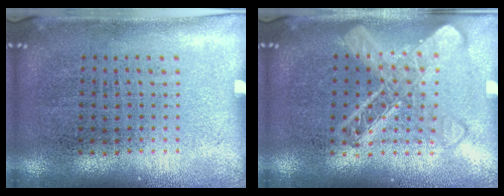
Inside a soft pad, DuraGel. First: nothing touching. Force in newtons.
{"total": 3.2, "press": 3.1, "slide": 0.6}